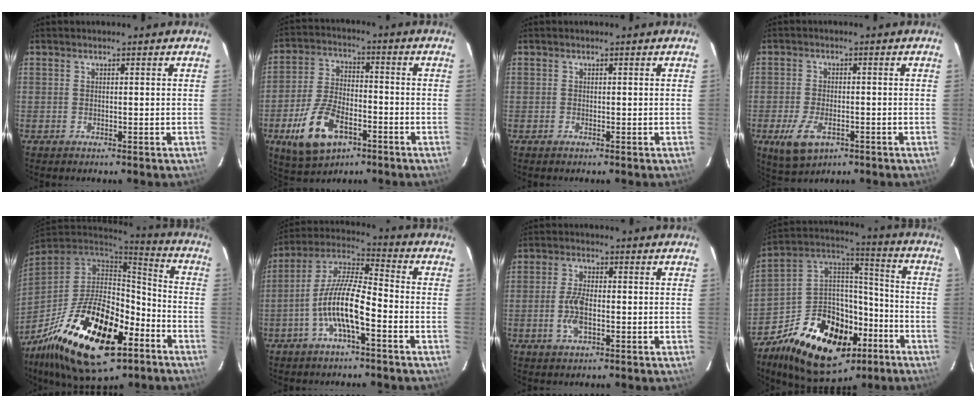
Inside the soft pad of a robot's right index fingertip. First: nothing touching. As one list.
[{"total": 13.5, "force": [-6.4, 6.9, 9.6], "torque": [-0.208, -0.004, -0.109]}, {"total": 0.0}, {"total": 7.5, "force": [-3.4, 3.9, 5.4], "torque": [-0.126, -0.015, -0.056]}, {"total": 29.1, "force": [-14.1, 13.4, 21.6], "torque": [-0.420, -0.032, -0.222]}, {"total": 11.8, "force": [-4.6, 2.7, 10.6], "torque": [-0.216, 0.005, -0.092]}, {"total": 5.5, "force": [-1.4, 2.4, 4.7], "torque": [-0.101, 0.000, -0.026]}, {"total": 24.6, "force": [-12.2, 15.8, 14.5], "torque": [-0.299, 0.044, -0.178]}]